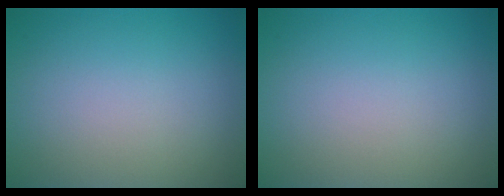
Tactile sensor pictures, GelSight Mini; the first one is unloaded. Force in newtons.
{"total": 0.0}